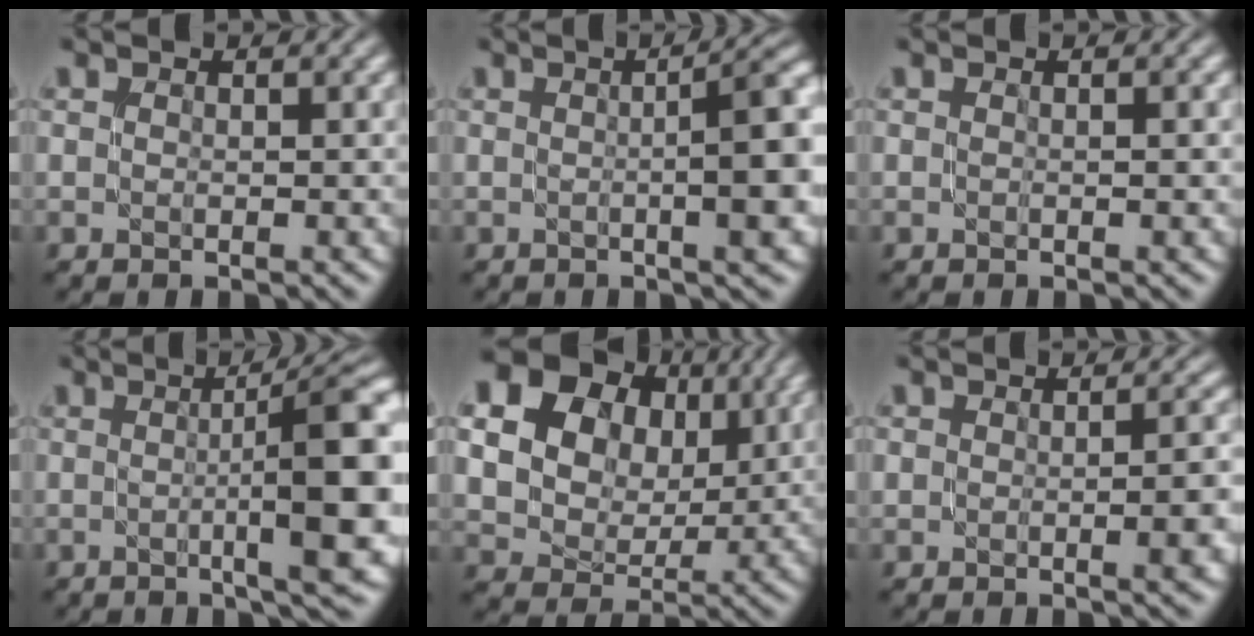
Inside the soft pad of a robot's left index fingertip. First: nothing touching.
{"total": 8.2, "force": [0.2, 2.1, 7.9], "torque": [-0.076, 0.010, 0.004]}
{"total": 0.7, "force": [0.0, 0.1, 0.7], "torque": [-0.011, 0.000, -0.001]}
{"total": 11.7, "force": [0.1, 2.6, 11.4], "torque": [-0.121, 0.006, 0.003]}
{"total": 22.5, "force": [8.9, 18.4, 9.6], "torque": [-0.239, 0.017, 0.150]}
{"total": 3.1, "force": [-0.4, 1.1, 2.9], "torque": [-0.033, -0.005, 0.000]}